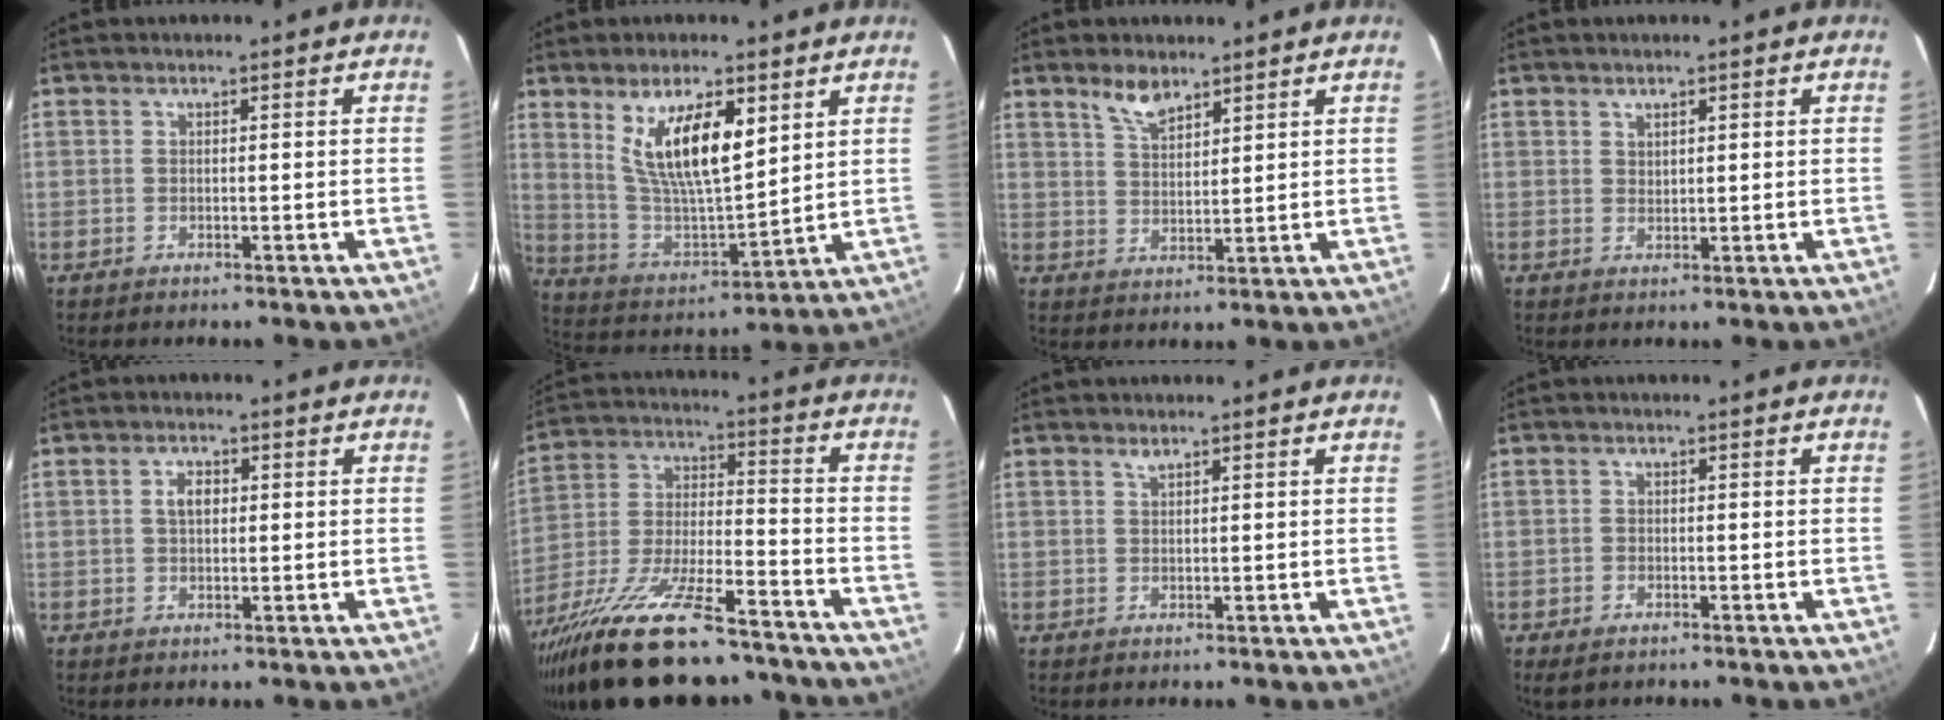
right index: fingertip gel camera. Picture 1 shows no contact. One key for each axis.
{"total": 13.9, "fx": 6.4, "fy": 4.6, "fz": 11.4, "tx": -0.209, "ty": -0.005, "tz": 0.135}
{"total": 5.0, "fx": 3.9, "fy": 1.8, "fz": 2.5, "tx": -0.045, "ty": 0.002, "tz": 0.076}
{"total": 1.5, "fx": 1.1, "fy": 0.8, "fz": 0.6, "tx": -0.007, "ty": 0.002, "tz": 0.021}
{"total": 3.0, "fx": 0.6, "fy": 1.9, "fz": 2.2, "tx": -0.039, "ty": 0.008, "tz": 0.012}
{"total": 26.6, "fx": -20.9, "fy": 6.7, "fz": 15.0, "tx": -0.289, "ty": -0.048, "tz": -0.331}
{"total": 0.8, "fx": 0.7, "fy": 0.1, "fz": 0.4, "tx": -0.006, "ty": 0.001, "tz": 0.013}
{"total": 2.2, "fx": -1.4, "fy": 1.4, "fz": 0.9, "tx": -0.021, "ty": -0.004, "tz": -0.026}